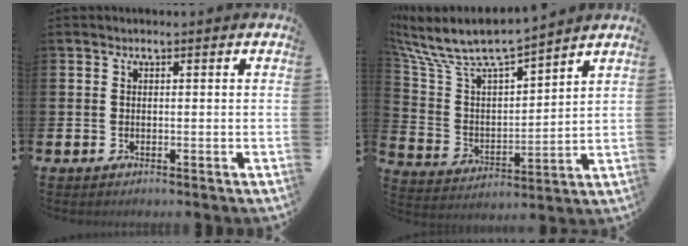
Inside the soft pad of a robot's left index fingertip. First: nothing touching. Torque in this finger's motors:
{"motor_torque": [0.02, -1.04, 0.66, 0.21]}